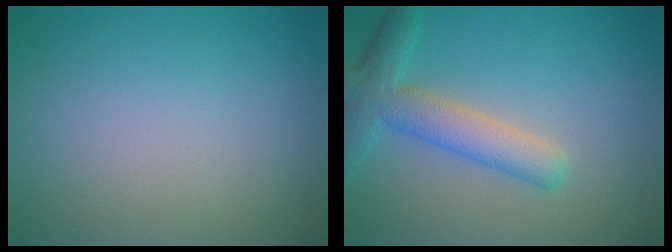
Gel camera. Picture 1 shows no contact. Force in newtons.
{"total": 4.4, "press": 4.4, "slide": 0.2}